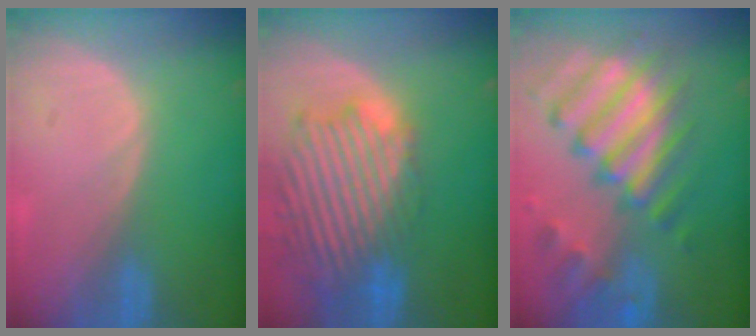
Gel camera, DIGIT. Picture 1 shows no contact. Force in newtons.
{"total": 14.0, "press": 11.9, "slide": 7.2}
{"total": 12.2, "press": 10.5, "slide": 6.1}